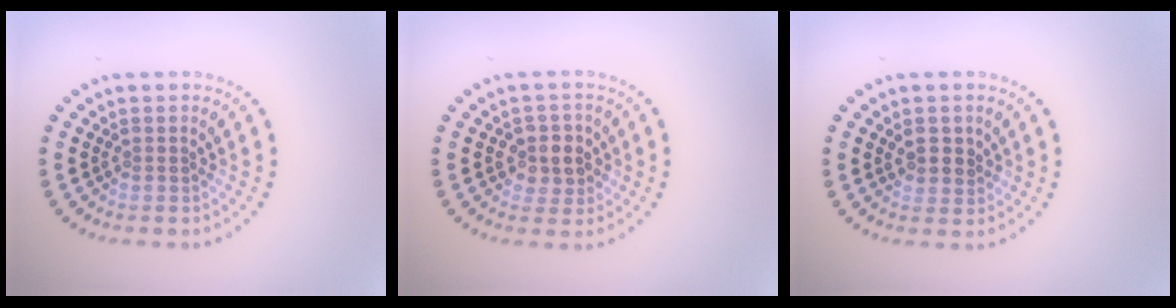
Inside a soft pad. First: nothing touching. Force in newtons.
{"total": 2.6, "press": 2.4, "slide": 1.0}
{"total": 1.6, "press": 1.4, "slide": 0.8}